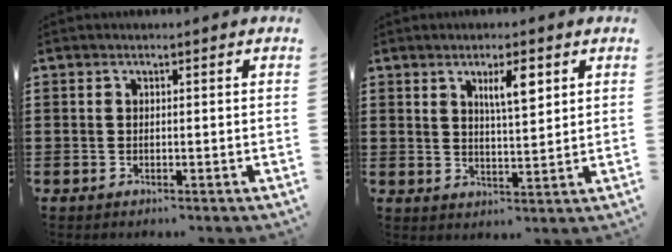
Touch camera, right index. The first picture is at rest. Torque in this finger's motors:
{"motor_torque": [0.11, -0.06, 0.33, 0.07]}